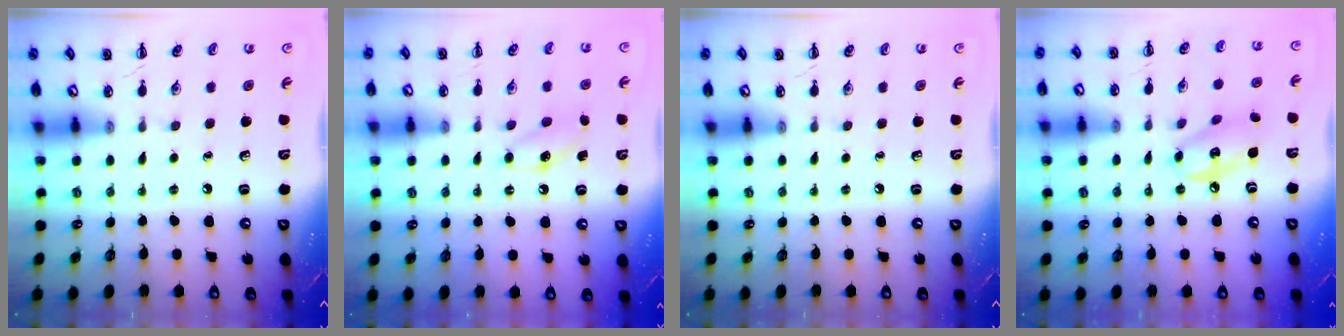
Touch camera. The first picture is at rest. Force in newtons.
{"total": 5.7, "press": 5.4, "slide": 1.6}
{"total": 0.0}
{"total": 9.7, "press": 9.5, "slide": 1.7}